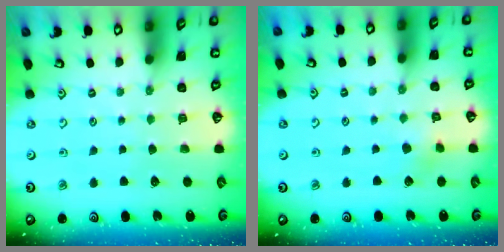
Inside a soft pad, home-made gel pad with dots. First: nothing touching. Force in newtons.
{"total": 4.4, "press": 4.3, "slide": 0.9}